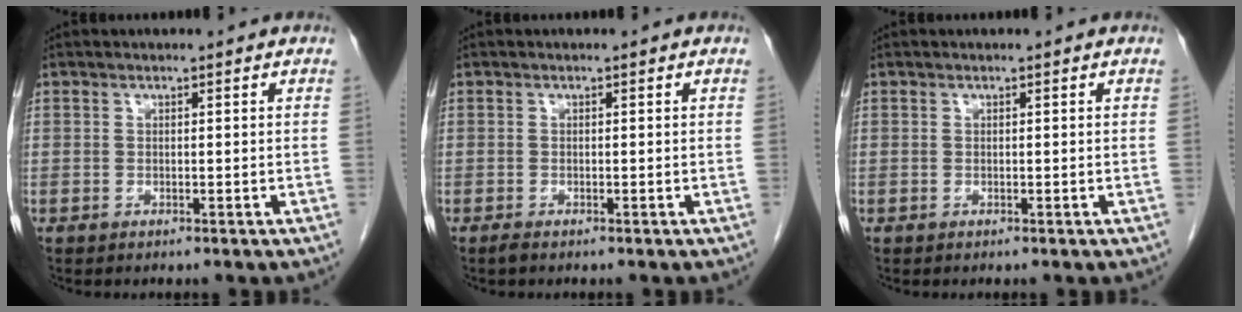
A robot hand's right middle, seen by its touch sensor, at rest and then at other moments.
{"total": 0.6, "force": [-0.5, 0.0, 0.3], "torque": [-0.010, -0.002, -0.010]}
{"total": 0.0}